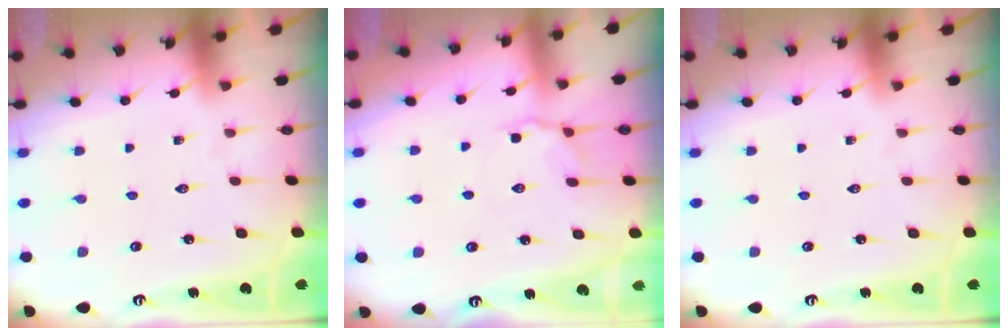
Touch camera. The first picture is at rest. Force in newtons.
{"total": 5.1, "press": 4.9, "slide": 1.4}
{"total": 0.0}